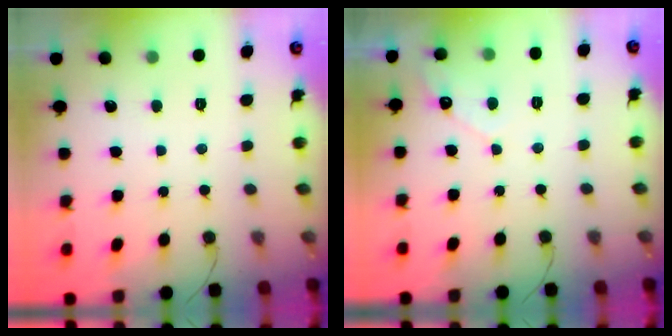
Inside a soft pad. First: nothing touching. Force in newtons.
{"total": 4.0, "press": 4.0, "slide": 0.2}